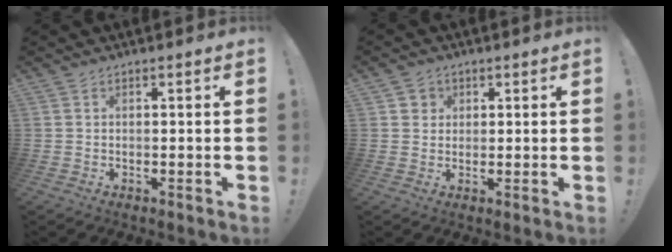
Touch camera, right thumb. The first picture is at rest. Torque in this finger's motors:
{"motor_torque": [0.20, 0.32, 0.08, -0.11, 0.00]}